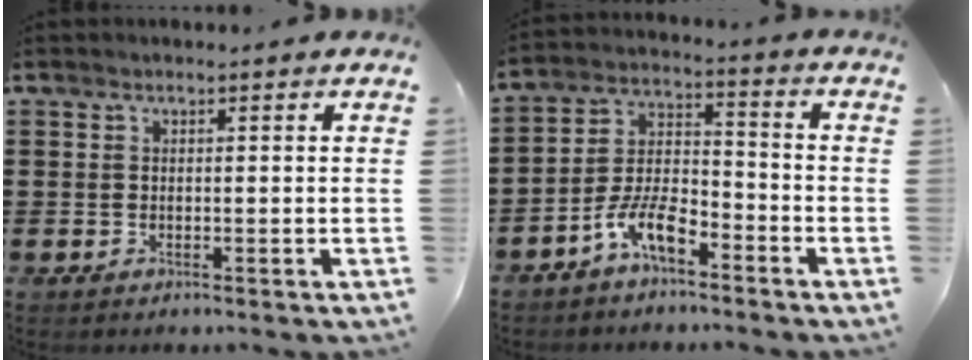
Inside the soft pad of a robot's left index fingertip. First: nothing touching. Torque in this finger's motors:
{"motor_torque": [0.72, 0.72, 0.36, 0.12]}